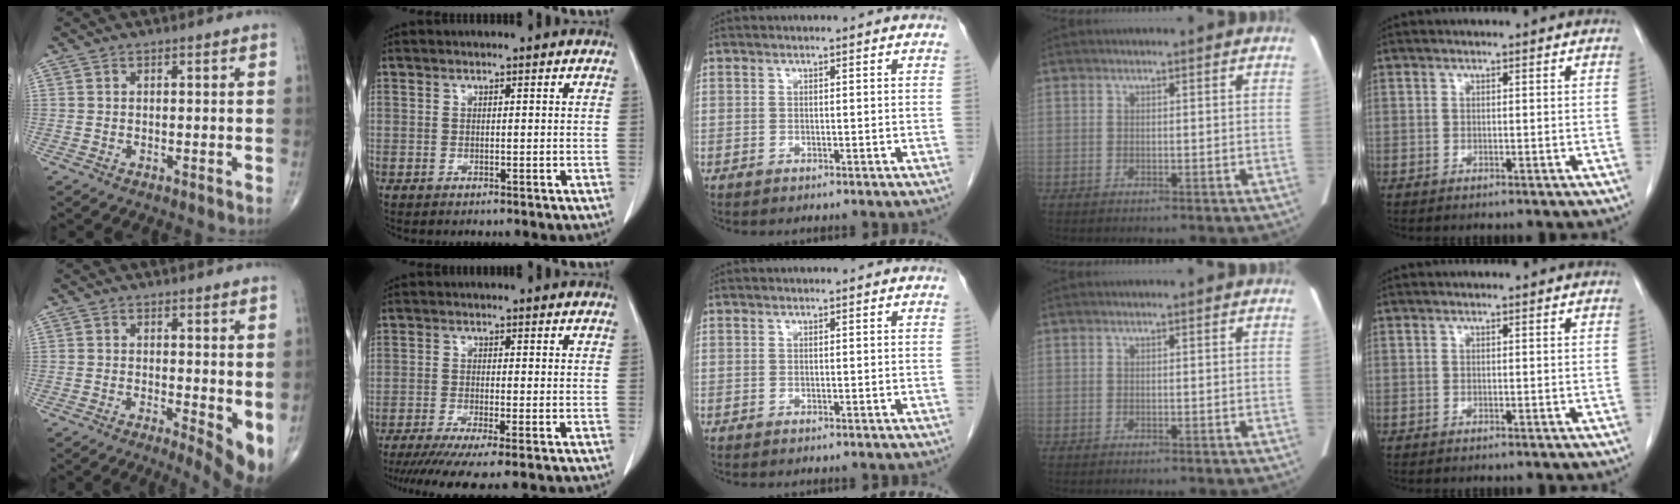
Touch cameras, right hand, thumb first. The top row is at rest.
{"thumb": {"total": 6.5, "force": [0.0, 2.4, 6.0], "torque": [-0.074, -0.013, 0.003]}, "index": {"total": 10.1, "force": [-7.5, 0.9, 6.7], "torque": [-0.107, -0.016, -0.115]}}